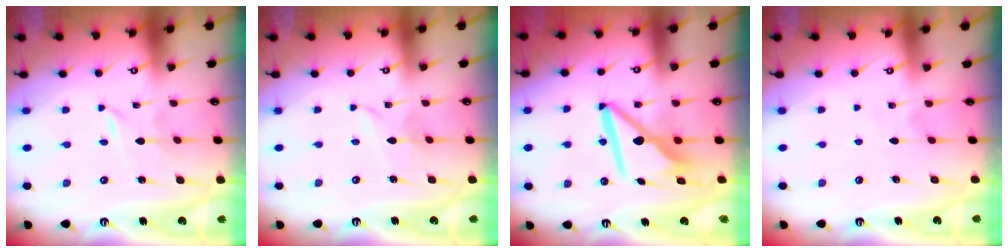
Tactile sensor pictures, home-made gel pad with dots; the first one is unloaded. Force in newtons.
{"total": 2.0, "press": 2.0, "slide": 0.0}
{"total": 10.9, "press": 10.8, "slide": 1.2}
{"total": 3.9, "press": 3.8, "slide": 0.4}